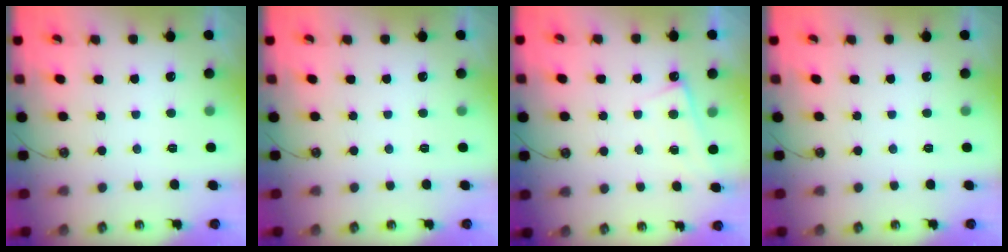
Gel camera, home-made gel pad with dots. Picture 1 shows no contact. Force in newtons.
{"total": 0.0}
{"total": 0.8, "press": 0.8, "slide": 0.2}
{"total": 0.0}